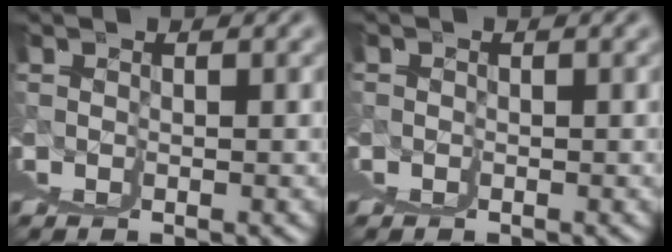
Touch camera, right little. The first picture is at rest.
{"total": 1.5, "force": [0.8, -1.0, -0.8], "torque": [0.023, 0.003, 0.012]}